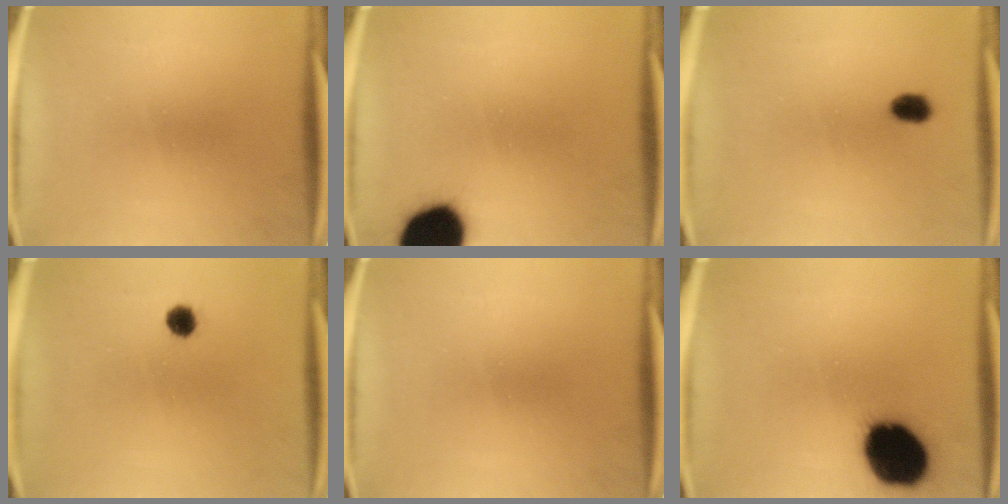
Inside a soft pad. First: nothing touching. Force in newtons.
{"total": 18.1}
{"total": 2.6}
{"total": 2.4}
{"total": 0.0}
{"total": 19.4}